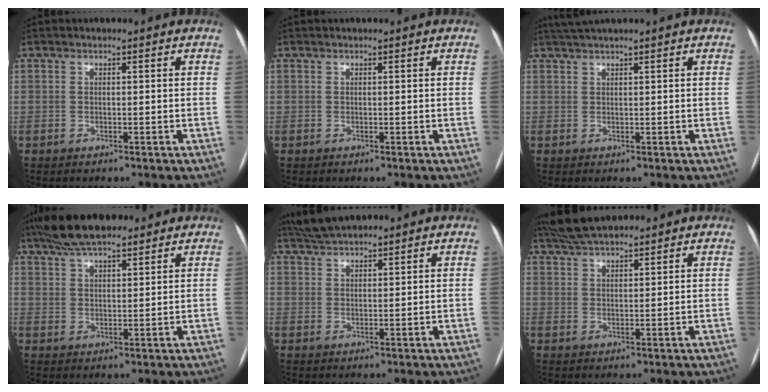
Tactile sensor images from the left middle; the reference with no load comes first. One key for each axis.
{"total": 0.0}
{"total": 2.9, "fx": 2.5, "fy": -0.6, "fz": 1.3, "tx": -0.021, "ty": 0.024, "tz": 0.051}
{"total": 9.8, "fx": 7.9, "fy": 2.4, "fz": 5.2, "tx": -0.089, "ty": 0.034, "tz": 0.137}
{"total": 5.4, "fx": 4.9, "fy": 0.7, "fz": 2.1, "tx": -0.044, "ty": 0.030, "tz": 0.094}
{"total": 7.0, "fx": 6.3, "fy": 1.1, "fz": 2.8, "tx": -0.055, "ty": 0.033, "tz": 0.117}